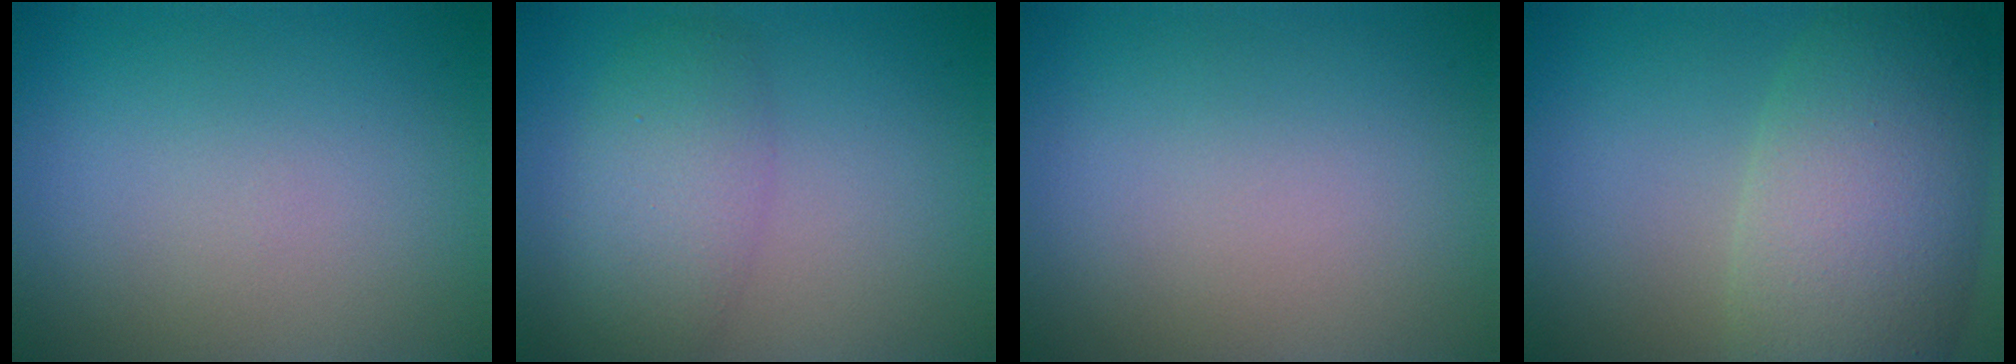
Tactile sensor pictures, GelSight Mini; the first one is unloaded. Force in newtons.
{"total": 3.9, "press": 3.9, "slide": 0.1}
{"total": 0.0}
{"total": 9.7, "press": 9.6, "slide": 0.5}